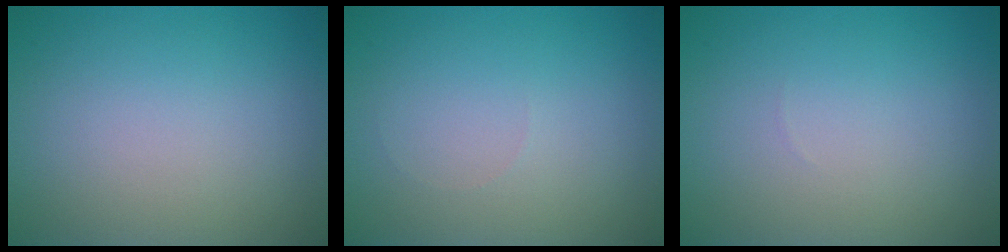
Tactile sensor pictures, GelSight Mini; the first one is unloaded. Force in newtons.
{"total": 0.0}
{"total": 0.0}